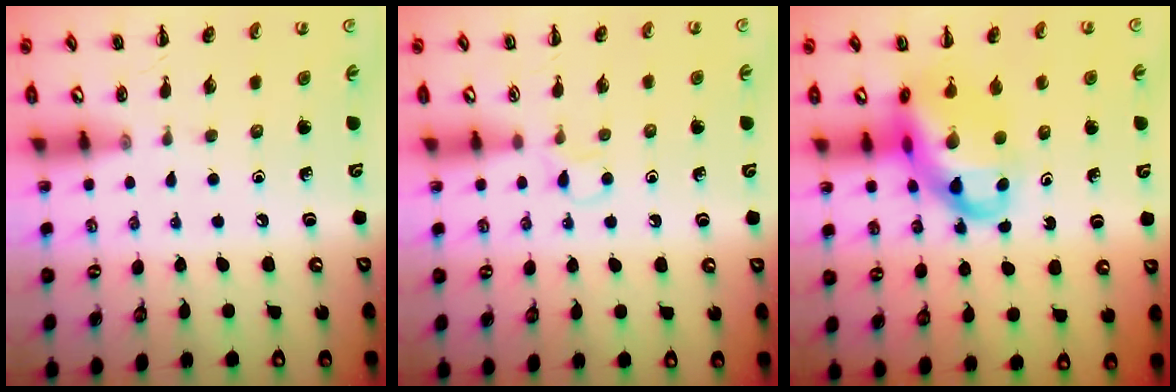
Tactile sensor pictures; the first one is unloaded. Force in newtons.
{"total": 3.4, "press": 3.1, "slide": 1.3}
{"total": 14.8, "press": 14.3, "slide": 3.6}